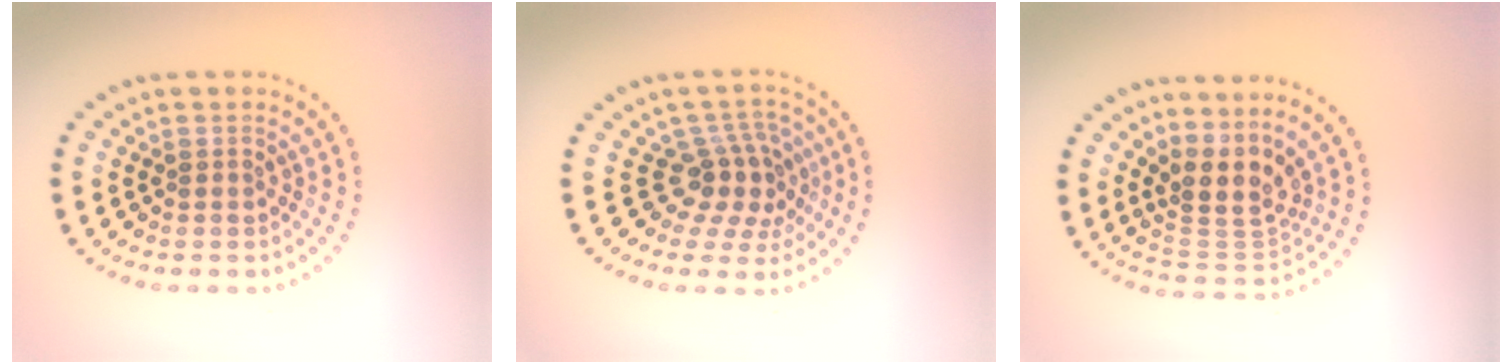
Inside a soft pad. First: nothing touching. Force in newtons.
{"total": 3.7, "press": 2.8, "slide": 2.4}
{"total": 3.9, "press": 2.8, "slide": 2.7}